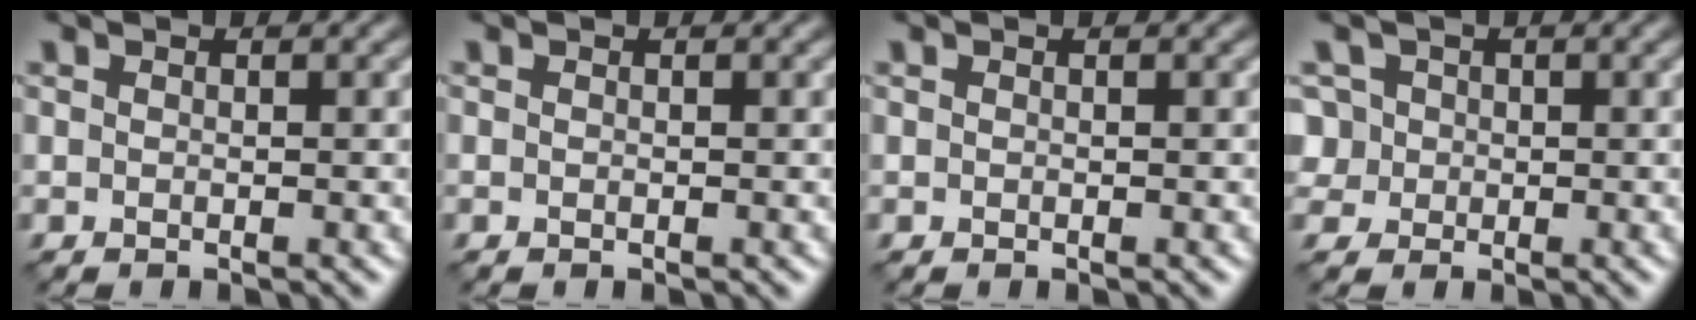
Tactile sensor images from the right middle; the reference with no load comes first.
{"total": 0.0}
{"total": 0.0}
{"total": 3.6, "force": [0.7, 3.3, 1.3], "torque": [-0.022, 0.023, 0.008]}